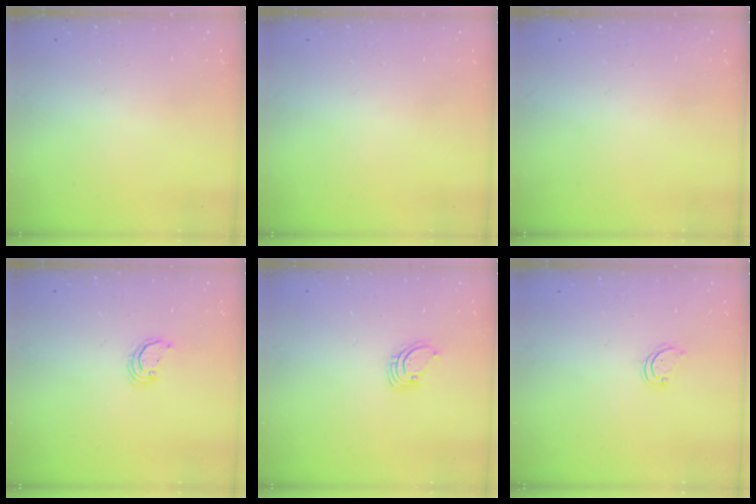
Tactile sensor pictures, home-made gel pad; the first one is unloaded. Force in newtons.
{"total": 0.0}
{"total": 0.0}
{"total": 2.7, "press": 2.7, "slide": 0.1}
{"total": 1.4, "press": 1.4, "slide": 0.1}
{"total": 2.8, "press": 2.8, "slide": 0.3}